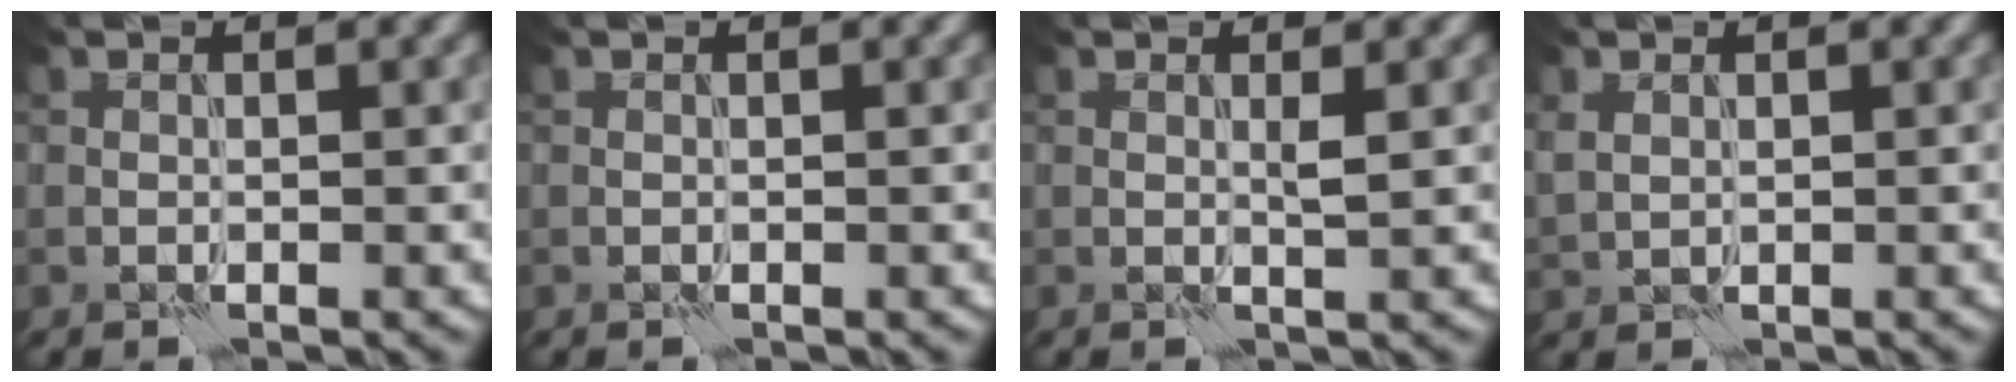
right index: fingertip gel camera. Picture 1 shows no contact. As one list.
[{"total": 0.0}, {"total": 0.8, "force": [0.3, -0.1, 0.8], "torque": [-0.017, 0.001, 0.003]}, {"total": 1.2, "force": [0.6, 0.8, 0.7], "torque": [-0.021, 0.003, 0.015]}]